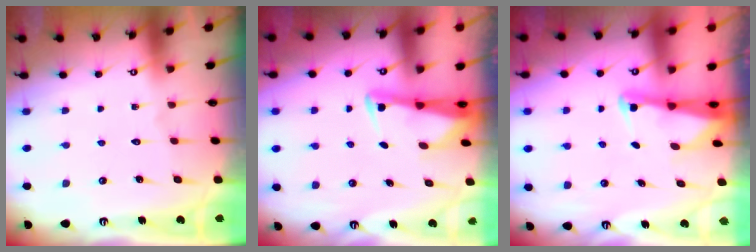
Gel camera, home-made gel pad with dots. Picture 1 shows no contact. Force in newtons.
{"total": 2.5, "press": 2.5, "slide": 0.5}
{"total": 2.4, "press": 2.4, "slide": 0.3}